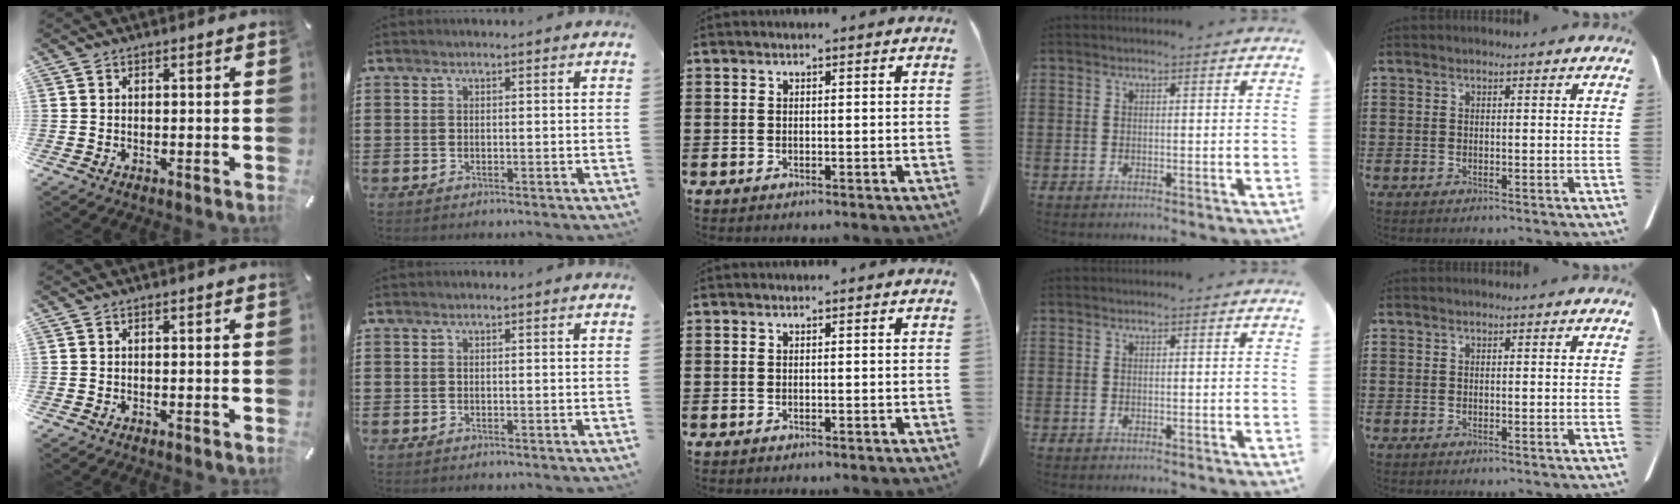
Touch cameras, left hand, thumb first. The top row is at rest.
{}